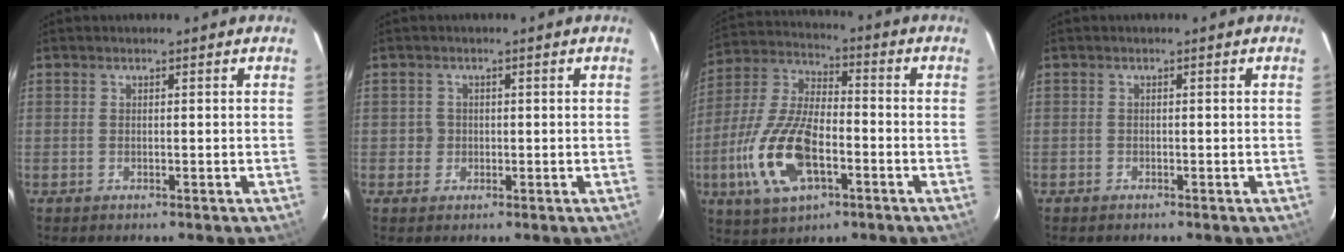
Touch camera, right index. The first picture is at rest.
{"total": 1.8, "force": [-0.3, 1.8, -0.1], "torque": [0.003, 0.006, -0.004]}
{"total": 17.0, "force": [-5.8, 7.8, 13.9], "torque": [-0.309, -0.006, -0.107]}
{"total": 0.8, "force": [-0.6, 0.5, 0.0], "torque": [-0.001, 0.003, -0.011]}